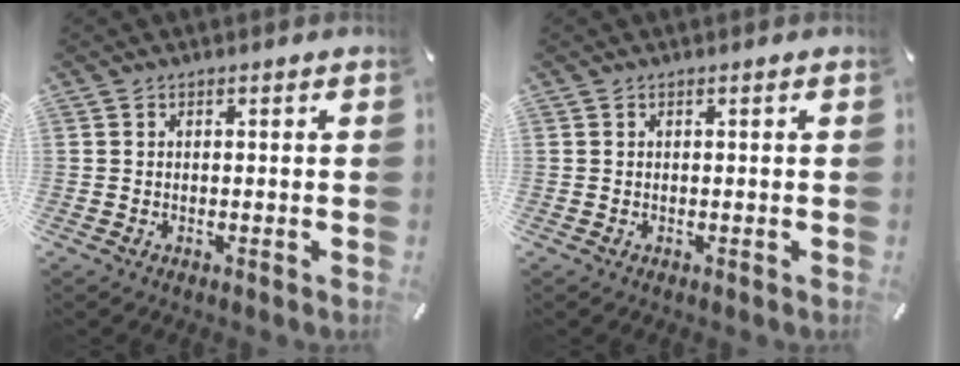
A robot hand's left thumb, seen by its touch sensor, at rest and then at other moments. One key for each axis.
{"total": 0.0}